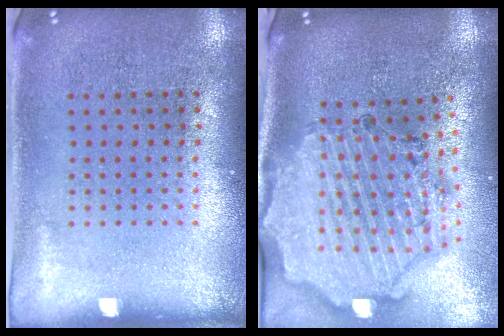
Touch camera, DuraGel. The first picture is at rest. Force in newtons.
{"total": 2.9, "press": 2.6, "slide": 1.2}